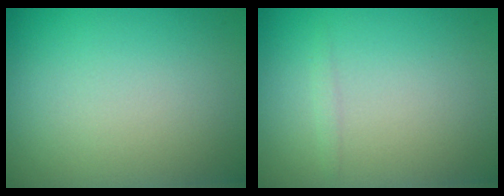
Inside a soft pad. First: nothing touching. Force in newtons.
{"total": 0.5, "press": 0.5, "slide": 0.0}